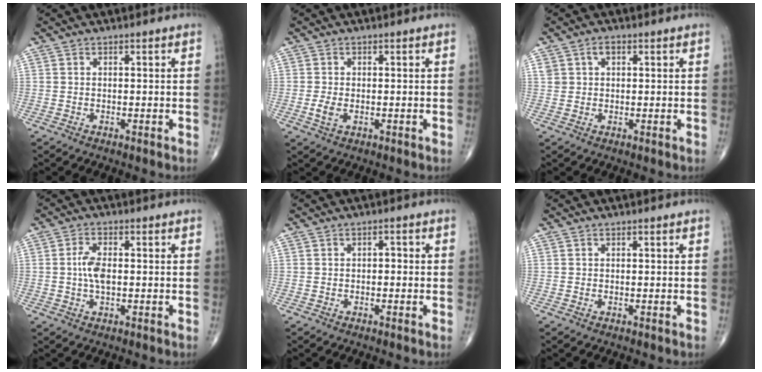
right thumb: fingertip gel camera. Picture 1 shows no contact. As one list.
[{"total": 2.4, "force": [-0.4, 1.3, 2.0], "torque": [-0.043, -0.003, -0.009]}, {"total": 2.5, "force": [1.1, 1.7, 1.4], "torque": [-0.017, 0.003, 0.021]}, {"total": 4.4, "force": [-0.1, 2.0, 3.9], "torque": [-0.080, 0.004, -0.005]}, {"total": 1.2, "force": [-0.1, 0.7, 0.9], "torque": [-0.004, 0.005, -0.006]}, {"total": 0.0}]